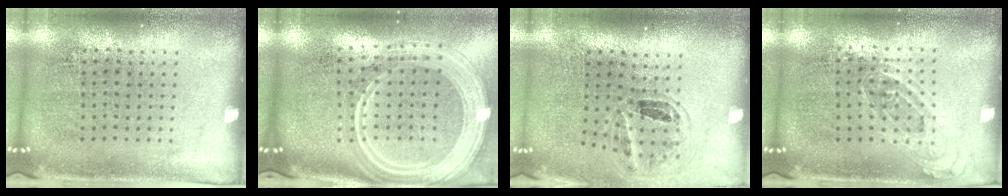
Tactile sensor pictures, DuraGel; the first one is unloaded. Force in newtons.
{"total": 3.0, "press": 2.4, "slide": 1.7}
{"total": 1.1, "press": 1.0, "slide": 0.3}
{"total": 0.8, "press": 0.6, "slide": 0.5}